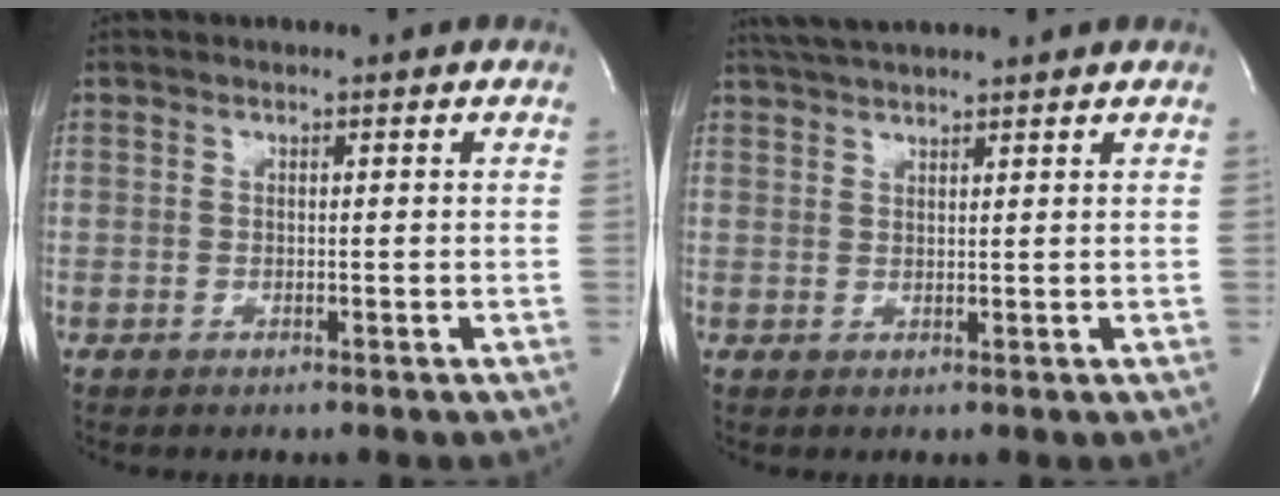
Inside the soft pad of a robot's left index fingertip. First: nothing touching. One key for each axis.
{"total": 6.0, "fx": 5.4, "fy": -0.3, "fz": 2.6, "tx": -0.048, "ty": 0.032, "tz": 0.092}